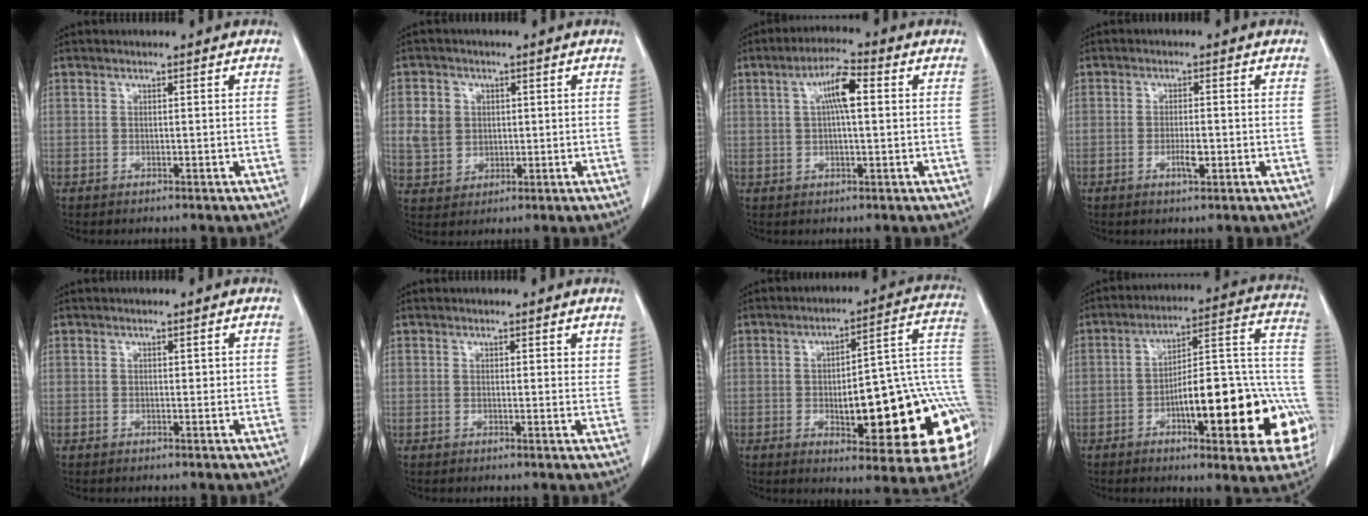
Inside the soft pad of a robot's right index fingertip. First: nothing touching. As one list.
[{"total": 5.6, "force": [1.0, 5.1, 2.2], "torque": [-0.049, 0.016, 0.029]}, {"total": 6.1, "force": [1.4, 1.1, 5.9], "torque": [-0.107, 0.017, 0.023]}, {"total": 2.7, "force": [-1.0, 0.6, 2.4], "torque": [-0.044, 0.001, -0.014]}, {"total": 0.7, "force": [0.2, 0.4, 0.4], "torque": [0.000, 0.001, 0.003]}, {"total": 1.5, "force": [1.1, 0.6, 0.8], "torque": [-0.003, -0.006, 0.012]}, {"total": 23.5, "force": [-5.2, 6.1, 22.1], "torque": [-0.189, 0.028, -0.053]}, {"total": 24.0, "force": [-8.1, 6.3, 21.7], "torque": [-0.206, 0.031, -0.100]}]